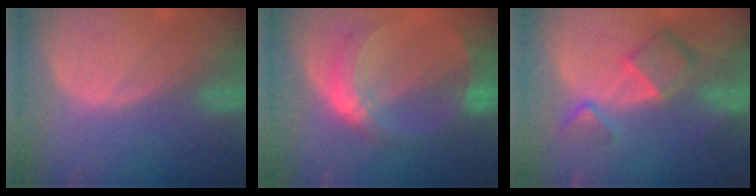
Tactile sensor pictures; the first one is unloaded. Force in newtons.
{"total": 8.4, "press": 8.3, "slide": 0.7}
{"total": 7.4, "press": 6.4, "slide": 3.8}